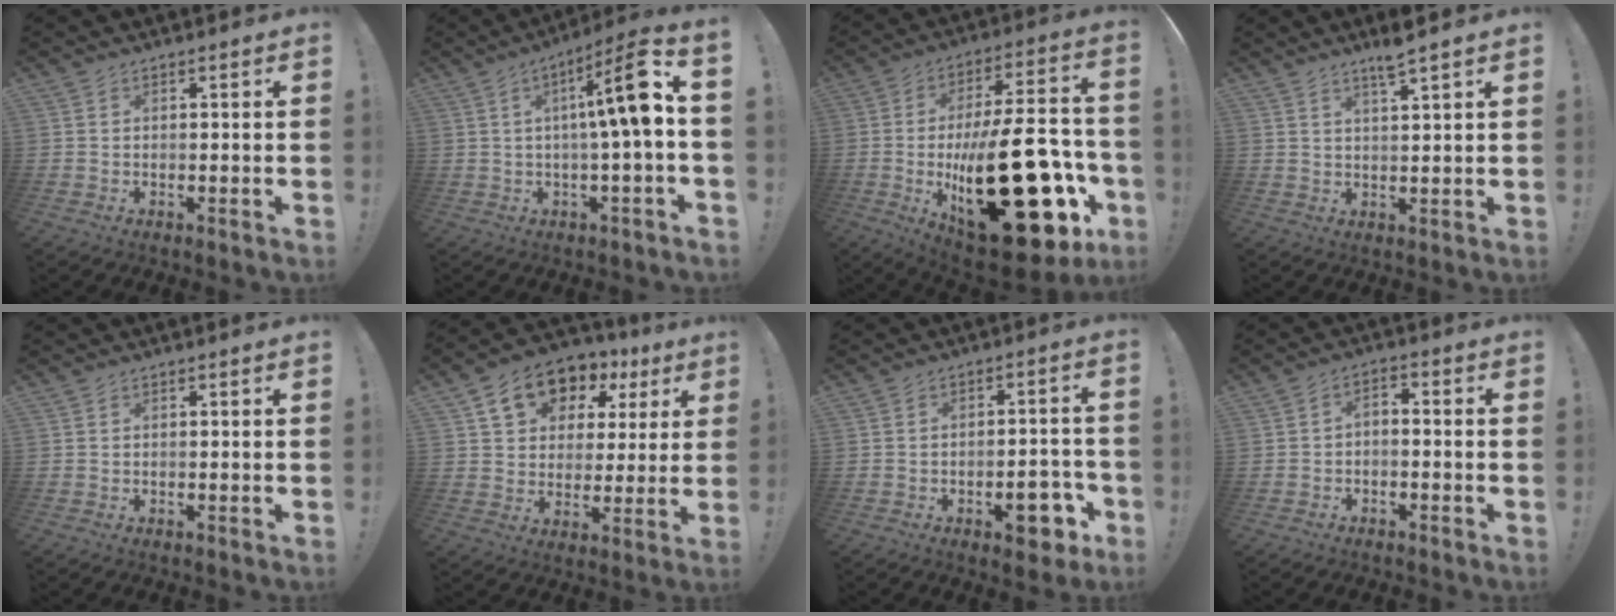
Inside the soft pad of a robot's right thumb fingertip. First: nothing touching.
{"total": 13.8, "force": [1.9, 1.0, 13.6], "torque": [-0.209, -0.003, 0.010]}
{"total": 38.5, "force": [-7.9, 16.3, 33.9], "torque": [-0.529, 0.033, -0.087]}
{"total": 5.4, "force": [4.0, -0.4, 3.5], "torque": [-0.051, -0.021, 0.062]}
{"total": 0.0}
{"total": 14.0, "force": [7.3, 10.1, 6.5], "torque": [-0.098, -0.037, 0.140]}
{"total": 10.1, "force": [-4.8, 5.0, 7.3], "torque": [-0.063, 0.025, -0.078]}
{"total": 3.3, "force": [-2.6, 1.2, 1.7], "torque": [-0.033, 0.004, -0.051]}